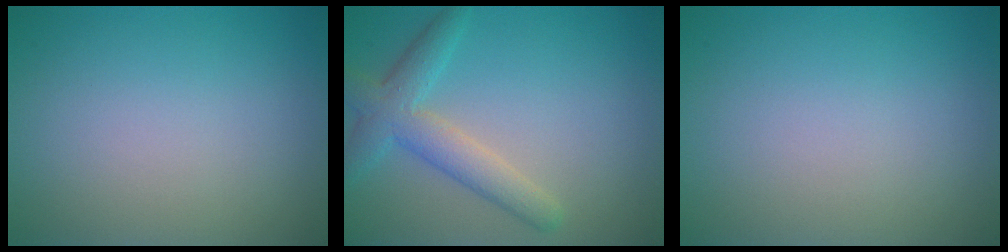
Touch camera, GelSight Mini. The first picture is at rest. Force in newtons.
{"total": 4.0, "press": 4.0, "slide": 0.3}
{"total": 0.0}